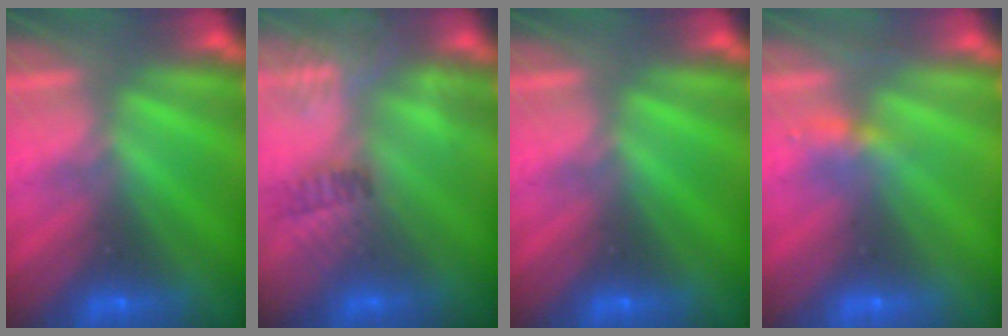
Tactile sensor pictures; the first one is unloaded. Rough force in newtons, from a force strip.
{"total": 11.8}
{"total": 0.0}
{"total": 2.2}